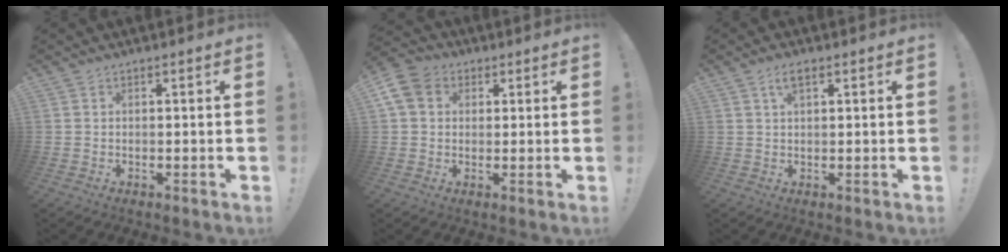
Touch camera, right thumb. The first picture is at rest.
{"total": 9.0, "force": [2.5, 7.2, 4.7], "torque": [-0.103, 0.004, 0.055]}
{"total": 3.3, "force": [1.5, 1.2, 2.7], "torque": [-0.049, 0.001, 0.024]}